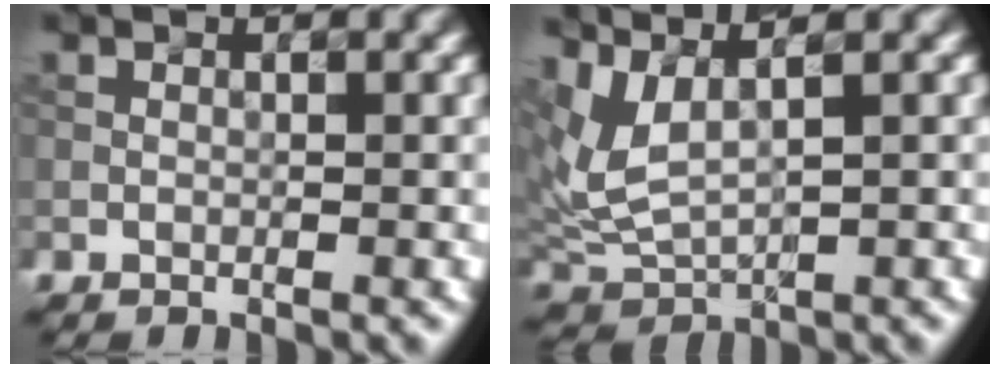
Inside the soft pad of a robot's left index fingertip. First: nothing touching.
{"total": 4.3, "force": [2.3, 1.5, 3.3], "torque": [-0.092, 0.002, 0.054]}